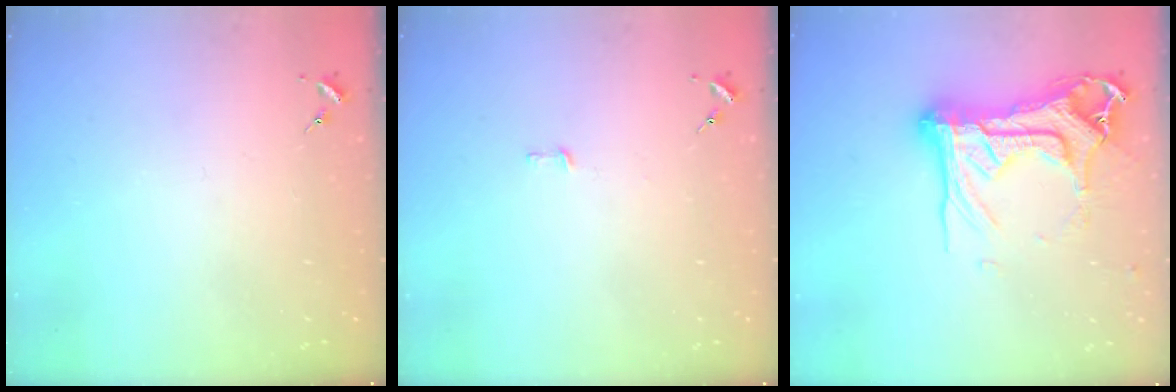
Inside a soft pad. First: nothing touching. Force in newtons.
{"total": 2.6, "press": 2.6, "slide": 0.2}
{"total": 20.8, "press": 20.6, "slide": 2.4}